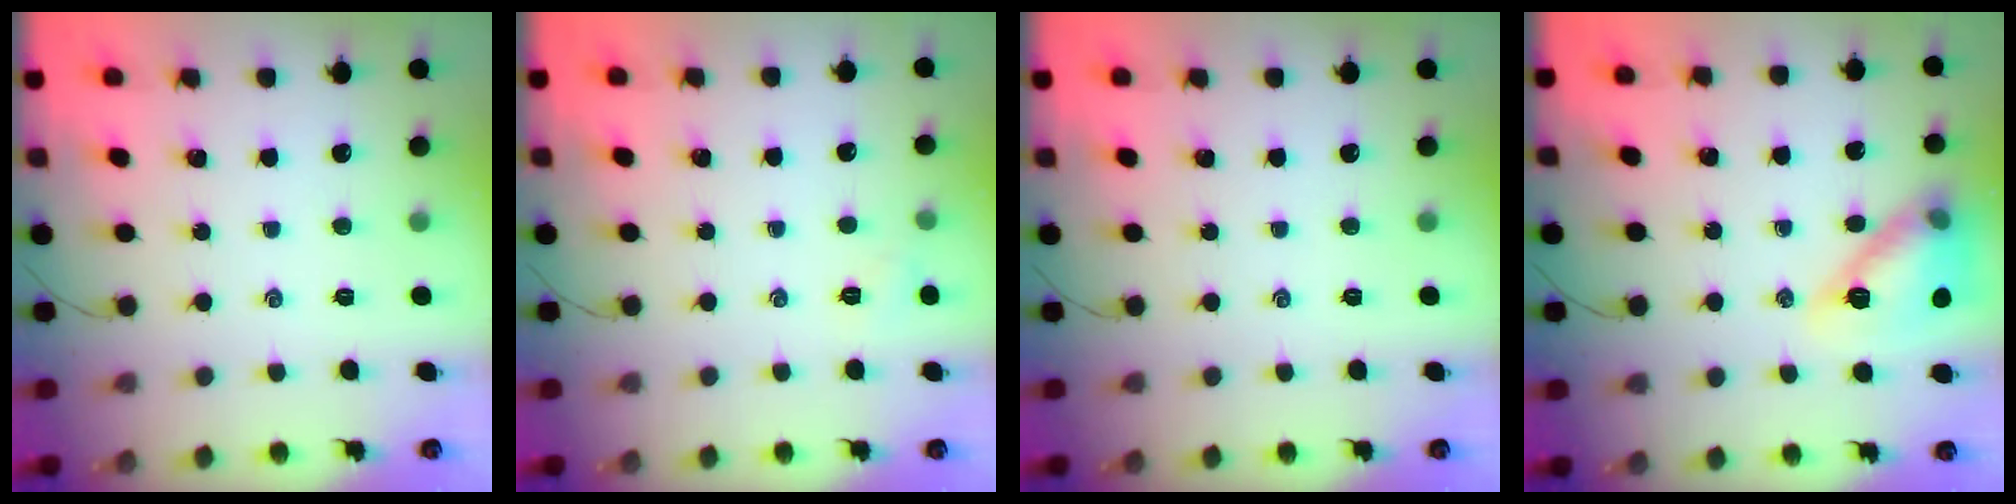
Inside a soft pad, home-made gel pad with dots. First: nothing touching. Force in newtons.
{"total": 4.5, "press": 4.3, "slide": 1.3}
{"total": 0.0}
{"total": 14.7, "press": 14.6, "slide": 1.9}